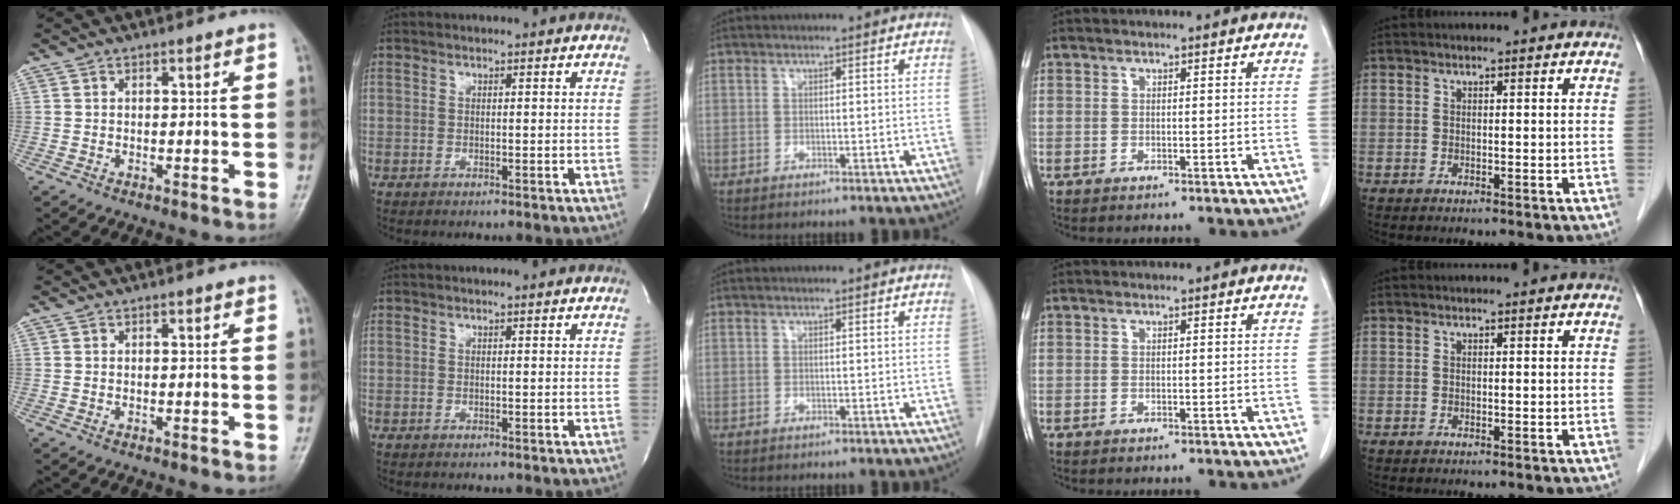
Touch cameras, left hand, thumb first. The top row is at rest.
{}